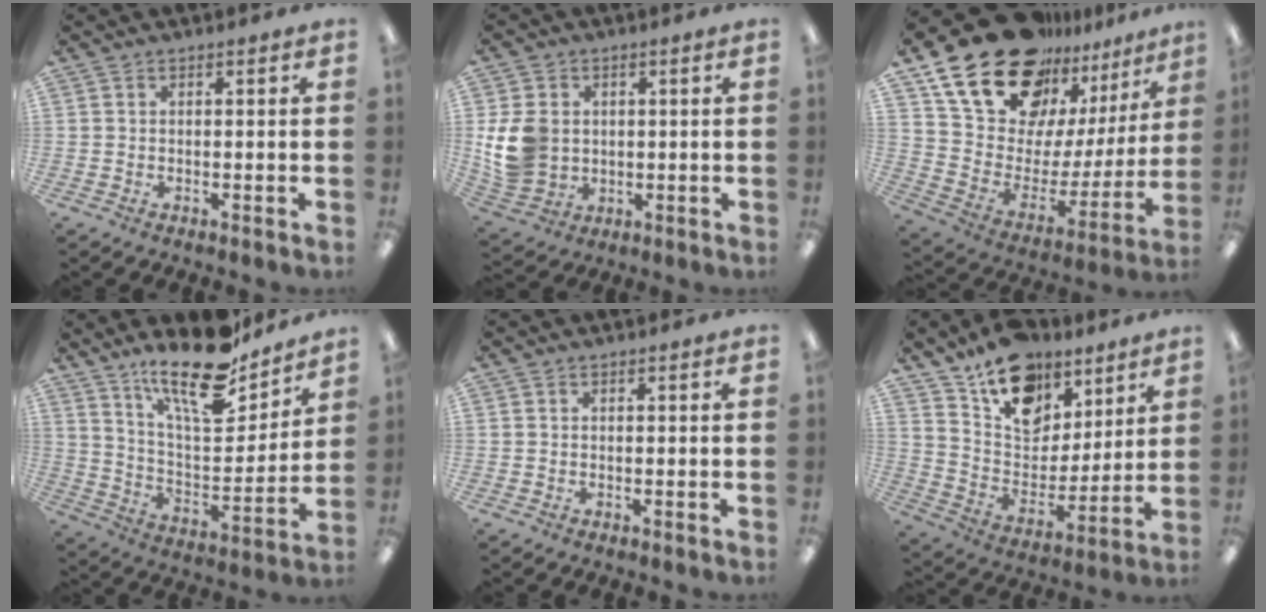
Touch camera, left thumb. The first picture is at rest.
{"total": 10.8, "force": [1.1, 9.0, 5.8], "torque": [-0.136, 0.011, 0.024]}
{"total": 24.3, "force": [18.3, 12.7, 9.8], "torque": [-0.170, -0.122, 0.344]}
{"total": 18.8, "force": [14.7, 5.9, 10.1], "torque": [-0.173, -0.100, 0.251]}
{"total": 0.0}
{"total": 17.4, "force": [11.8, 10.8, 7.0], "torque": [-0.118, -0.070, 0.218]}